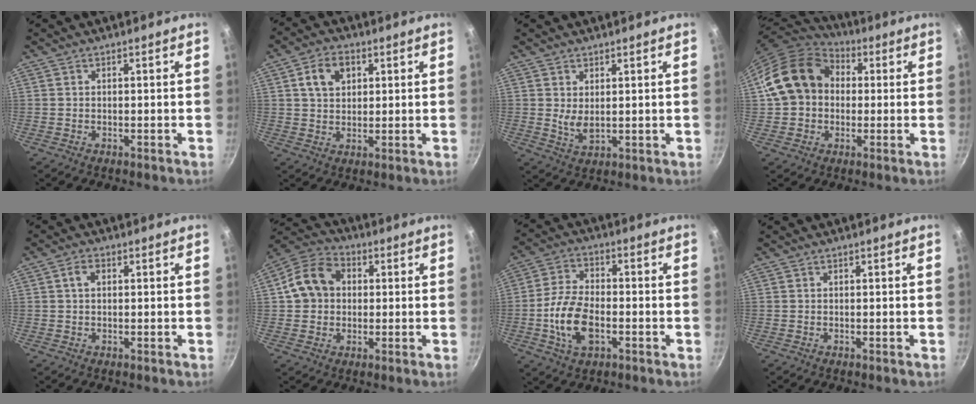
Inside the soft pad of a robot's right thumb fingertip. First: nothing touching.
{"total": 7.0, "force": [2.3, 5.0, 4.2], "torque": [-0.056, 0.004, 0.037]}
{"total": 3.6, "force": [1.4, 1.7, 2.9], "torque": [-0.049, -0.019, 0.030]}
{"total": 16.7, "force": [2.2, 13.5, 9.5], "torque": [-0.151, 0.040, 0.029]}
{"total": 2.5, "force": [0.5, 1.7, 1.7], "torque": [-0.027, 0.005, 0.007]}
{"total": 10.8, "force": [1.4, 8.9, 5.9], "torque": [-0.081, 0.019, 0.006]}
{"total": 11.0, "force": [-2.8, 6.2, 8.6], "torque": [-0.163, 0.022, -0.058]}
{"total": 0.0}